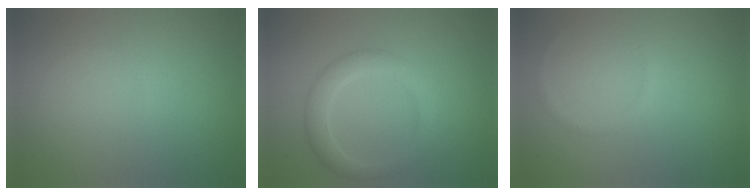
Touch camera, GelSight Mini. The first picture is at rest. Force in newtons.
{"total": 3.2, "press": 3.2, "slide": 0.2}
{"total": 0.6, "press": 0.6, "slide": 0.0}